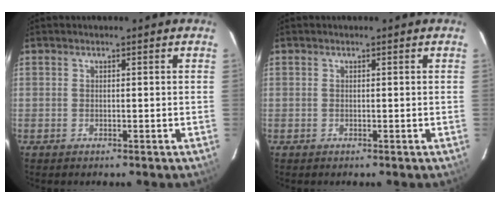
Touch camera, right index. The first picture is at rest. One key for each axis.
{"total": 0.0}